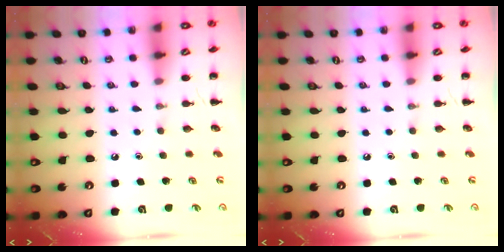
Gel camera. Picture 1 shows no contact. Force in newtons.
{"total": 0.0}